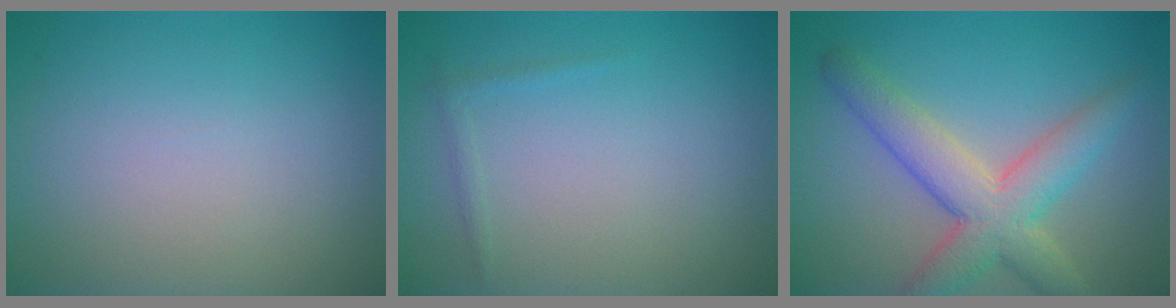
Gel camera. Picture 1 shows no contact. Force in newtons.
{"total": 0.7, "press": 0.7, "slide": 0.0}
{"total": 6.2, "press": 6.2, "slide": 0.5}